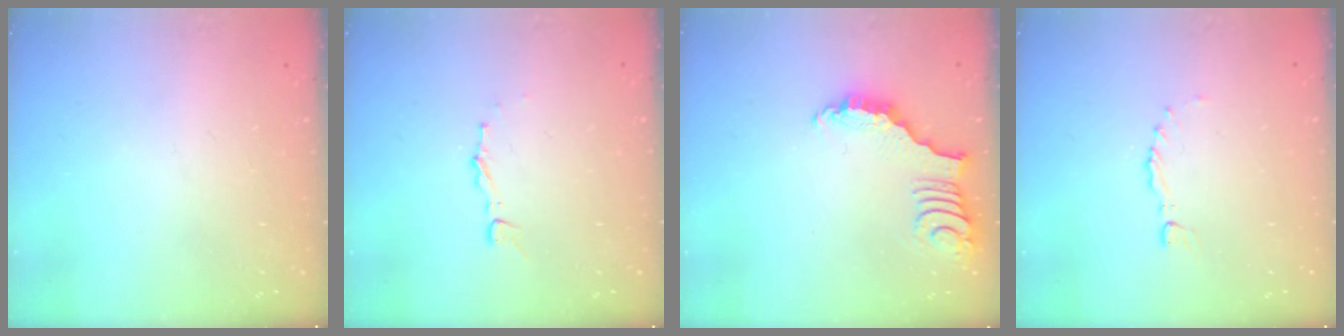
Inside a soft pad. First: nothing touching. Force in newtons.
{"total": 2.9, "press": 2.9, "slide": 0.3}
{"total": 2.7, "press": 2.7, "slide": 0.4}
{"total": 0.0}